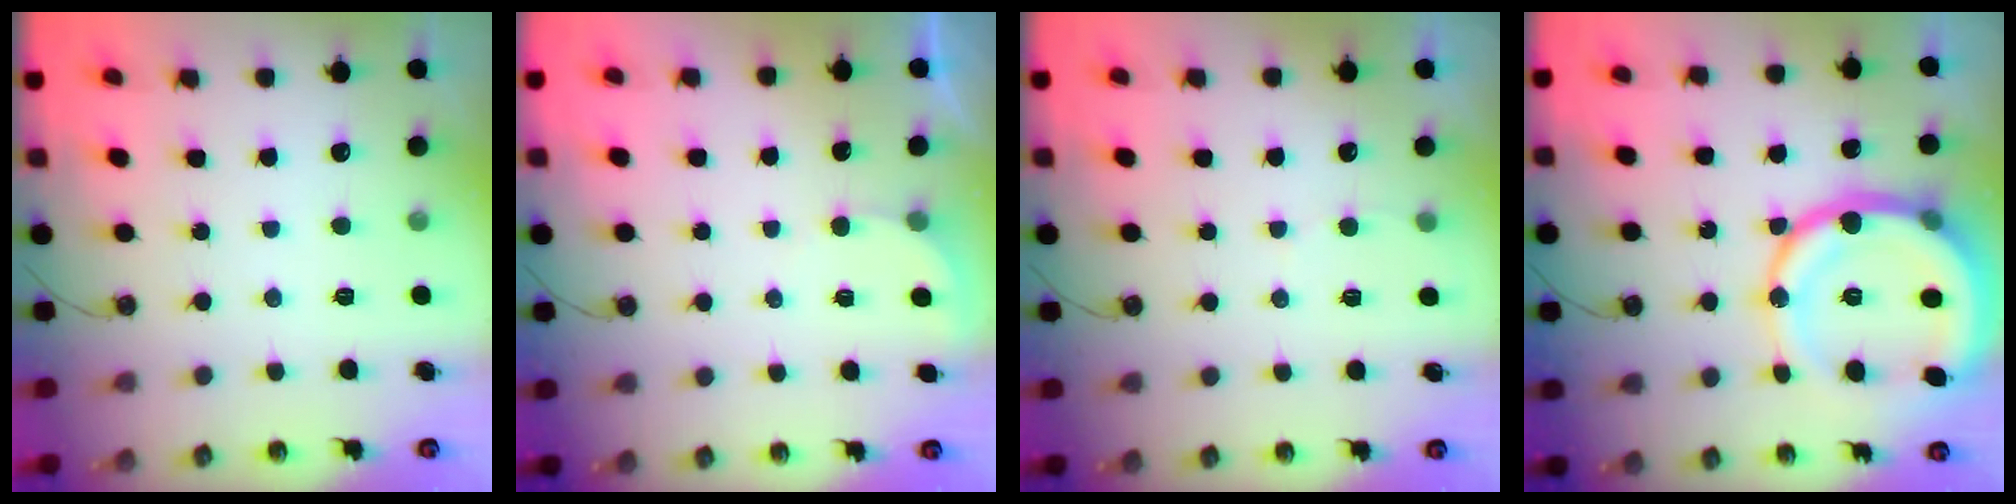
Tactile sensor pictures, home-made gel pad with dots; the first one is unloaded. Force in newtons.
{"total": 1.4, "press": 1.4, "slide": 0.1}
{"total": 2.3, "press": 2.3, "slide": 0.3}
{"total": 23.3, "press": 23.0, "slide": 3.8}